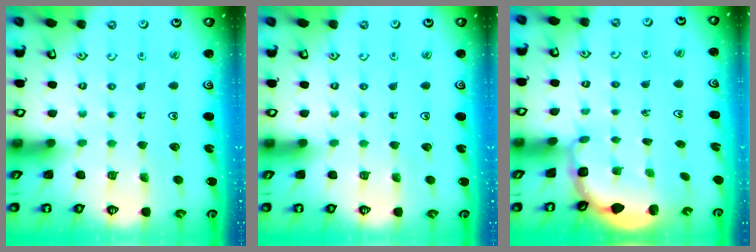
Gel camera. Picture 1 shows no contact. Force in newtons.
{"total": 0.0}
{"total": 2.7, "press": 2.3, "slide": 1.4}